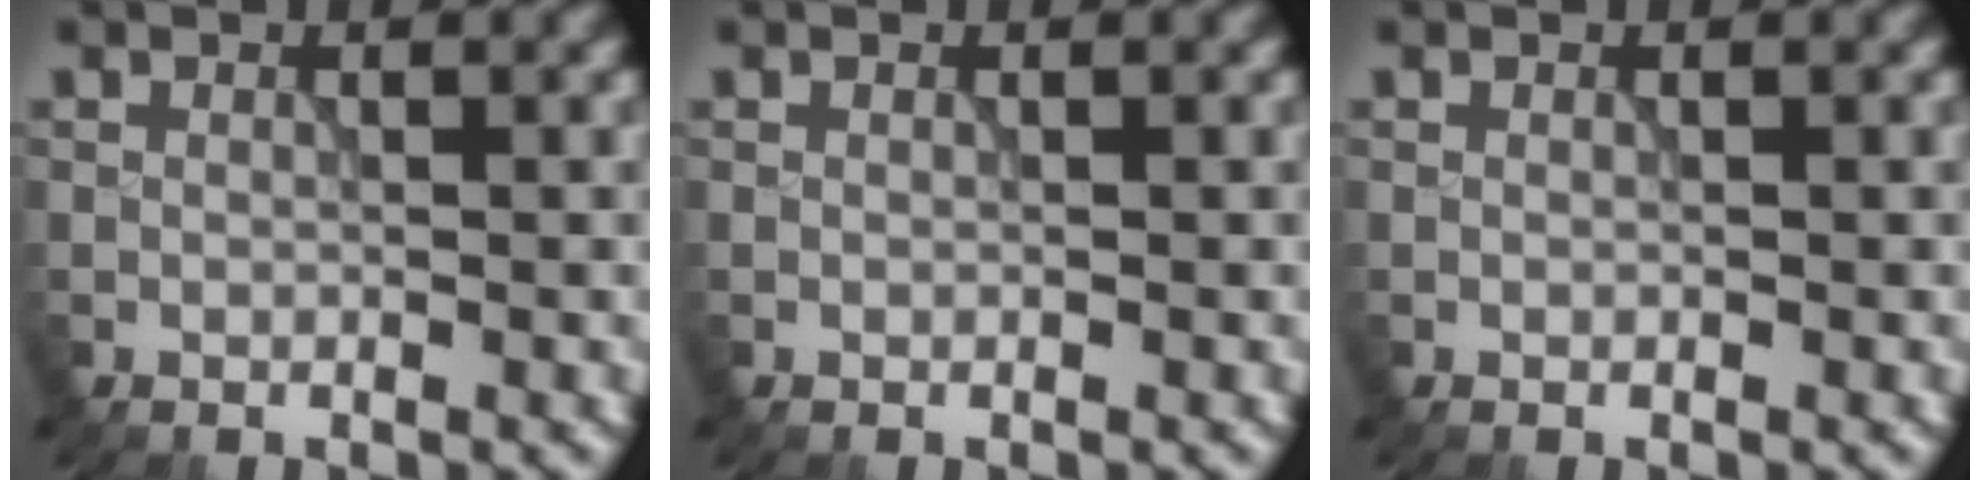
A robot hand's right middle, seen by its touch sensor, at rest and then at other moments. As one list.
[{"total": 0.0}, {"total": 0.0}]